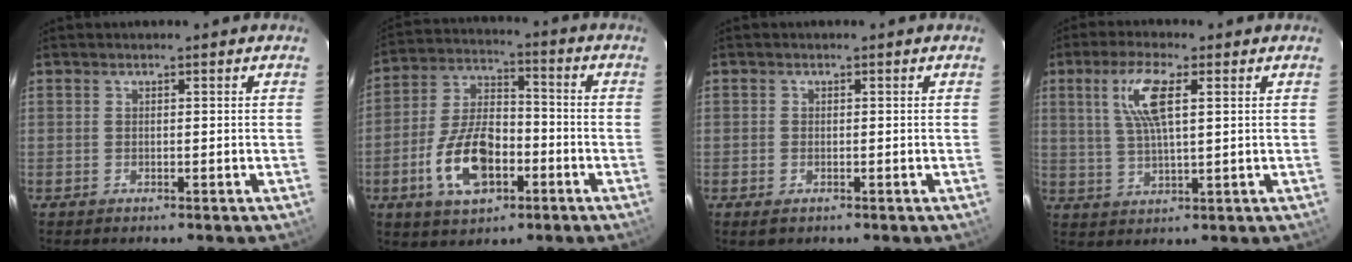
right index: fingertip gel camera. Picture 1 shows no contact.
{"total": 13.8, "force": [-5.2, 7.4, 10.3], "torque": [-0.211, 0.013, -0.085]}
{"total": 1.5, "force": [-0.8, 1.0, 0.8], "torque": [-0.014, -0.004, -0.014]}
{"total": 8.2, "force": [2.8, 2.1, 7.5], "torque": [-0.149, 0.007, 0.057]}